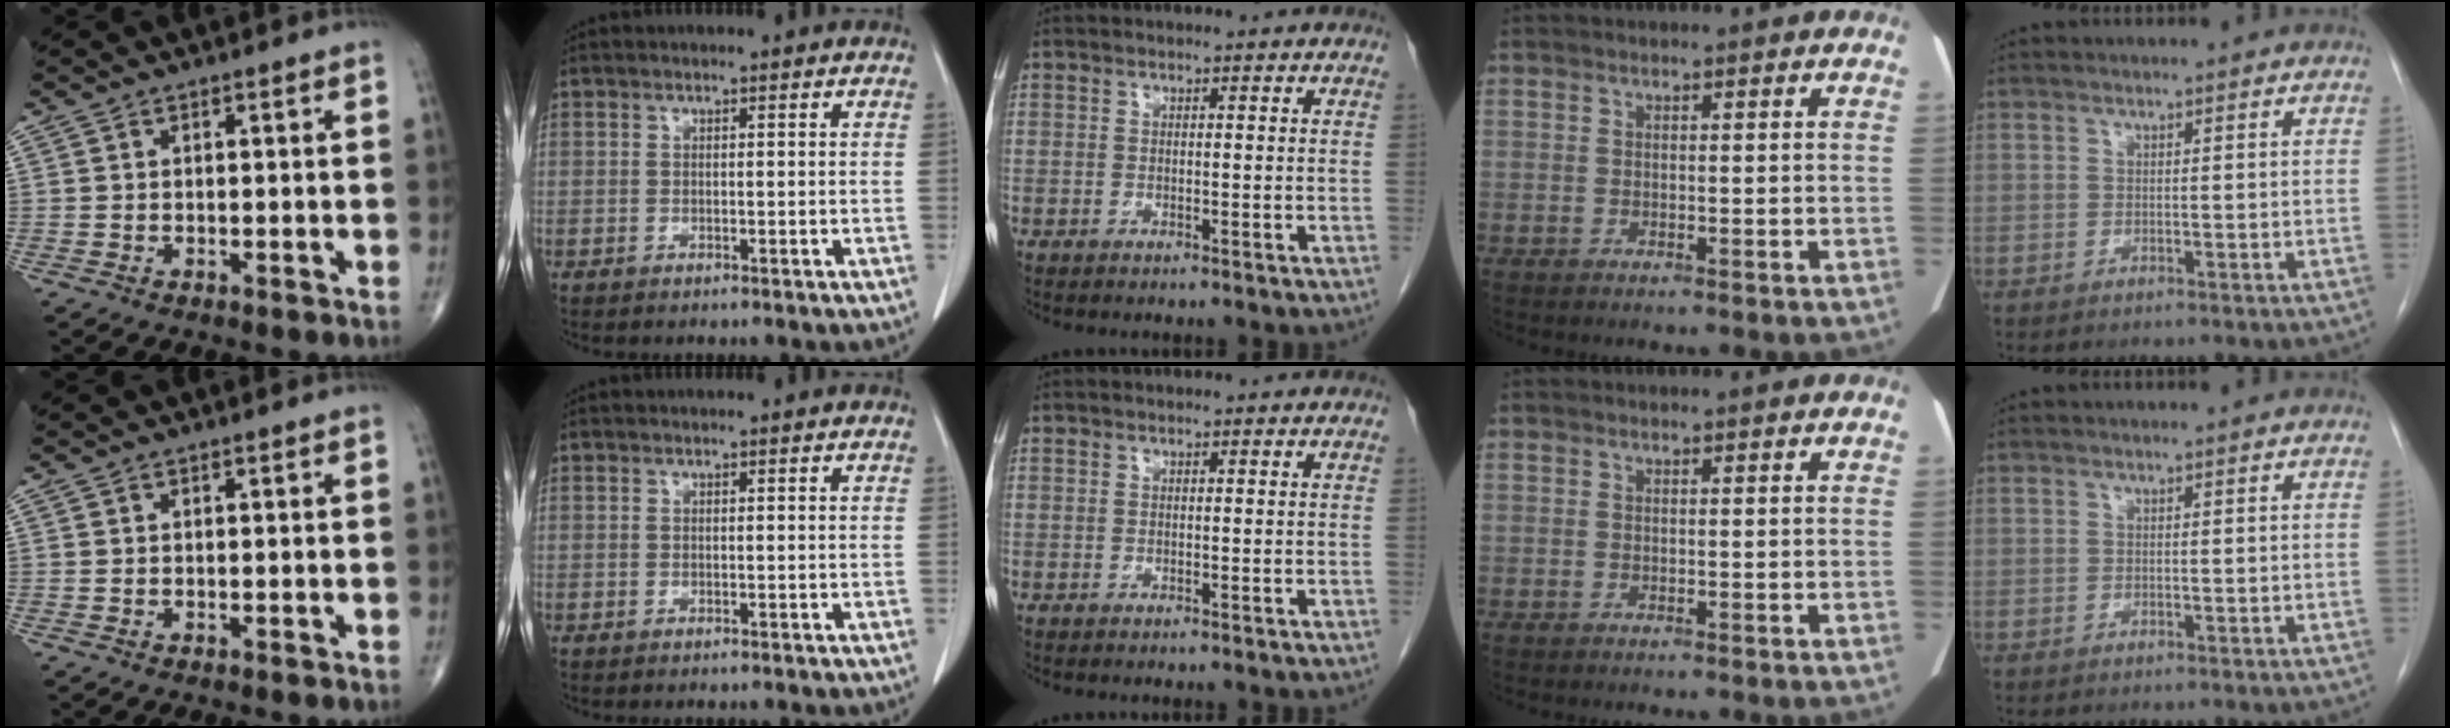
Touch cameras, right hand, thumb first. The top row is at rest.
{}